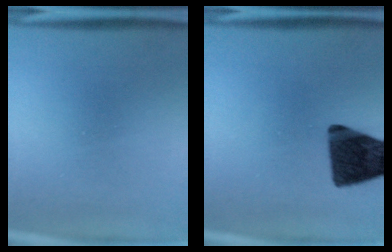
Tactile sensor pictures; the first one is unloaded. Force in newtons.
{"total": 13.5}